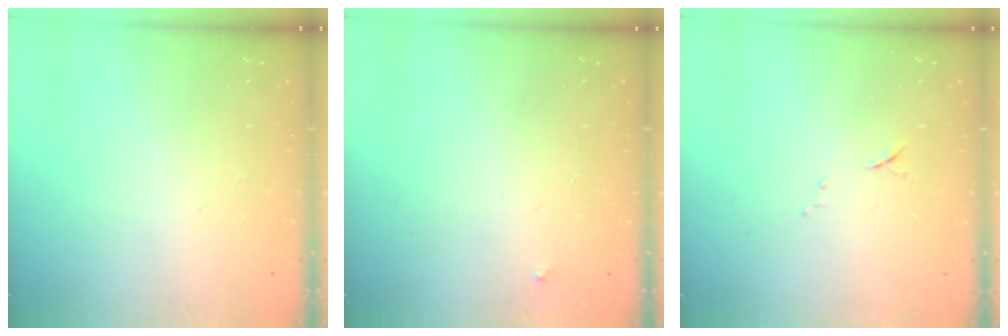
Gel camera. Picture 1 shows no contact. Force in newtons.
{"total": 2.5, "press": 2.4, "slide": 0.4}
{"total": 5.5, "press": 5.4, "slide": 1.1}